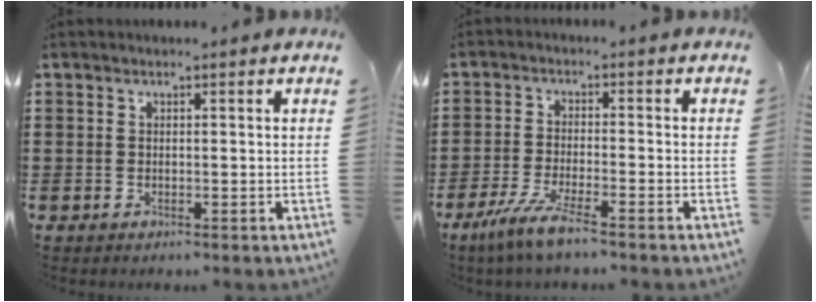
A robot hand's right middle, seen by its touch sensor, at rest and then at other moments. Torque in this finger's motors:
{"motor_torque": [2.14, 0.00, 0.47, 0.20]}